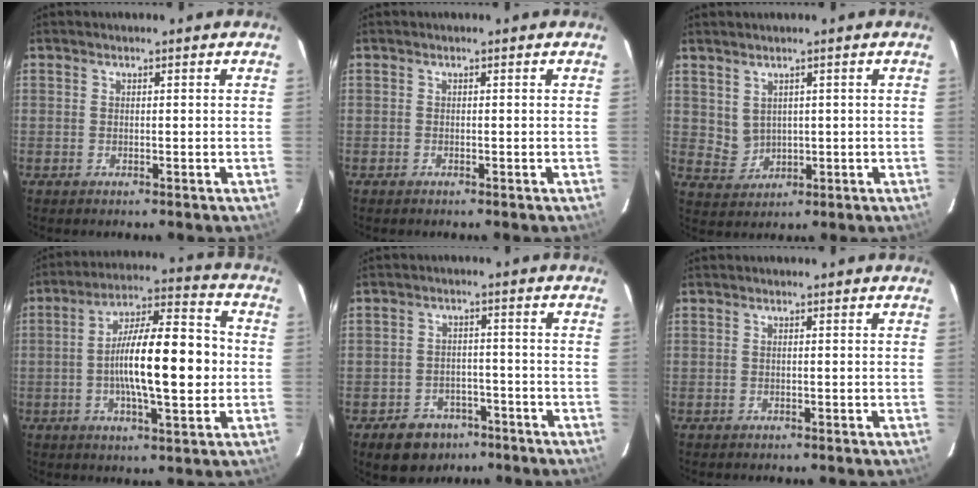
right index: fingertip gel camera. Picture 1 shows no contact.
{"total": 0.0}
{"total": 3.8, "force": [2.0, 2.9, 1.3], "torque": [-0.025, 0.001, 0.055]}
{"total": 16.2, "force": [-1.3, 4.4, 15.5], "torque": [-0.261, 0.017, -0.023]}
{"total": 8.6, "force": [-5.5, 6.2, 2.4], "torque": [-0.061, 0.020, -0.064]}
{"total": 0.0}